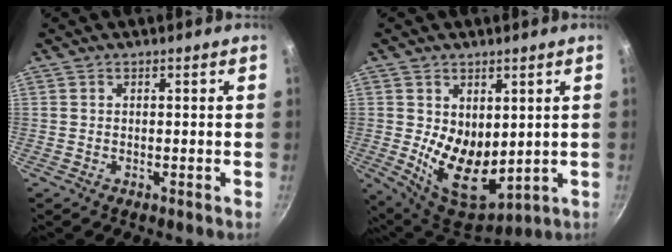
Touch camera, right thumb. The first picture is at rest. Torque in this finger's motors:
{"motor_torque": [-0.36, 1.38, 0.86, 0.15, 0.17]}